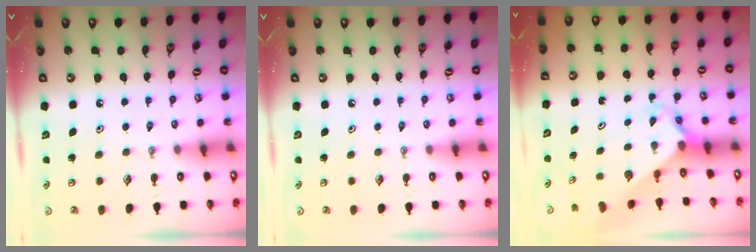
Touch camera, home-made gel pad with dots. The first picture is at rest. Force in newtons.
{"total": 0.0}
{"total": 2.4, "press": 2.4, "slide": 0.2}